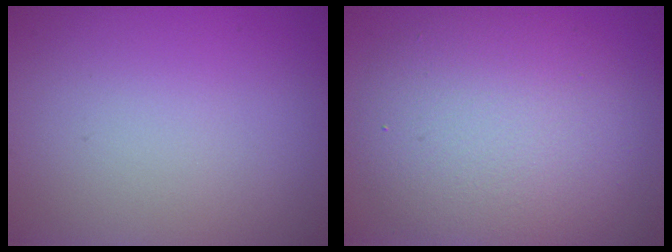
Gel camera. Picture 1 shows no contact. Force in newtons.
{"total": 7.4, "press": 7.4, "slide": 0.6}